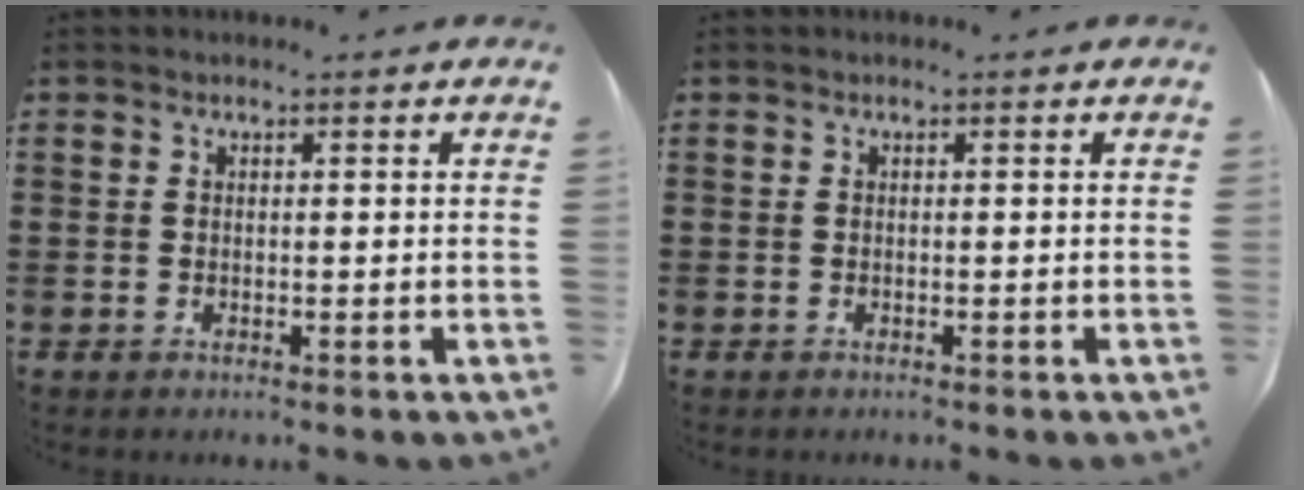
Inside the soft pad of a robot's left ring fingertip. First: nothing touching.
{"total": 0.0}